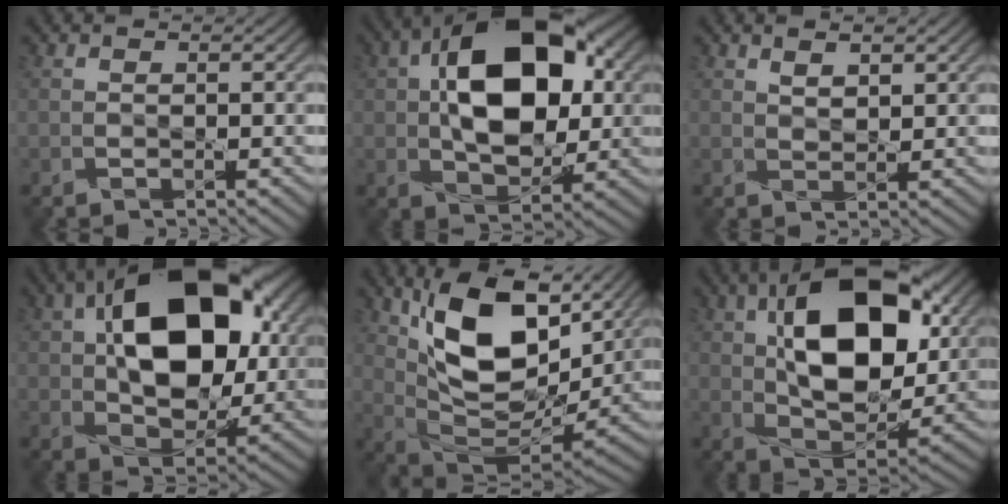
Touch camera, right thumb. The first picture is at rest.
{"total": 14.1, "force": [2.3, 8.5, 11.0], "torque": [-0.180, 0.021, 0.036]}
{"total": 2.2, "force": [1.7, 0.6, 1.2], "torque": [-0.019, -0.003, 0.036]}
{"total": 16.2, "force": [3.6, 10.1, 12.1], "torque": [-0.197, 0.027, 0.058]}
{"total": 15.1, "force": [6.8, 7.7, 11.1], "torque": [-0.210, 0.002, 0.132]}
{"total": 15.4, "force": [4.3, 8.6, 12.1], "torque": [-0.211, 0.017, 0.071]}